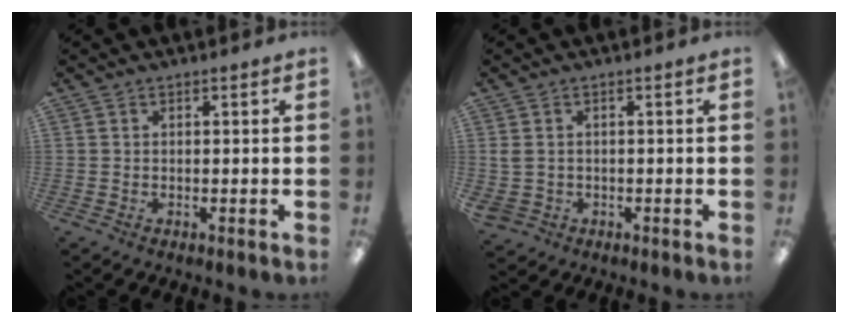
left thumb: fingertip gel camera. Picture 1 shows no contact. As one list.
[{"total": 2.5, "force": [-0.1, 2.1, 1.4], "torque": [-0.035, 0.001, -0.004]}]